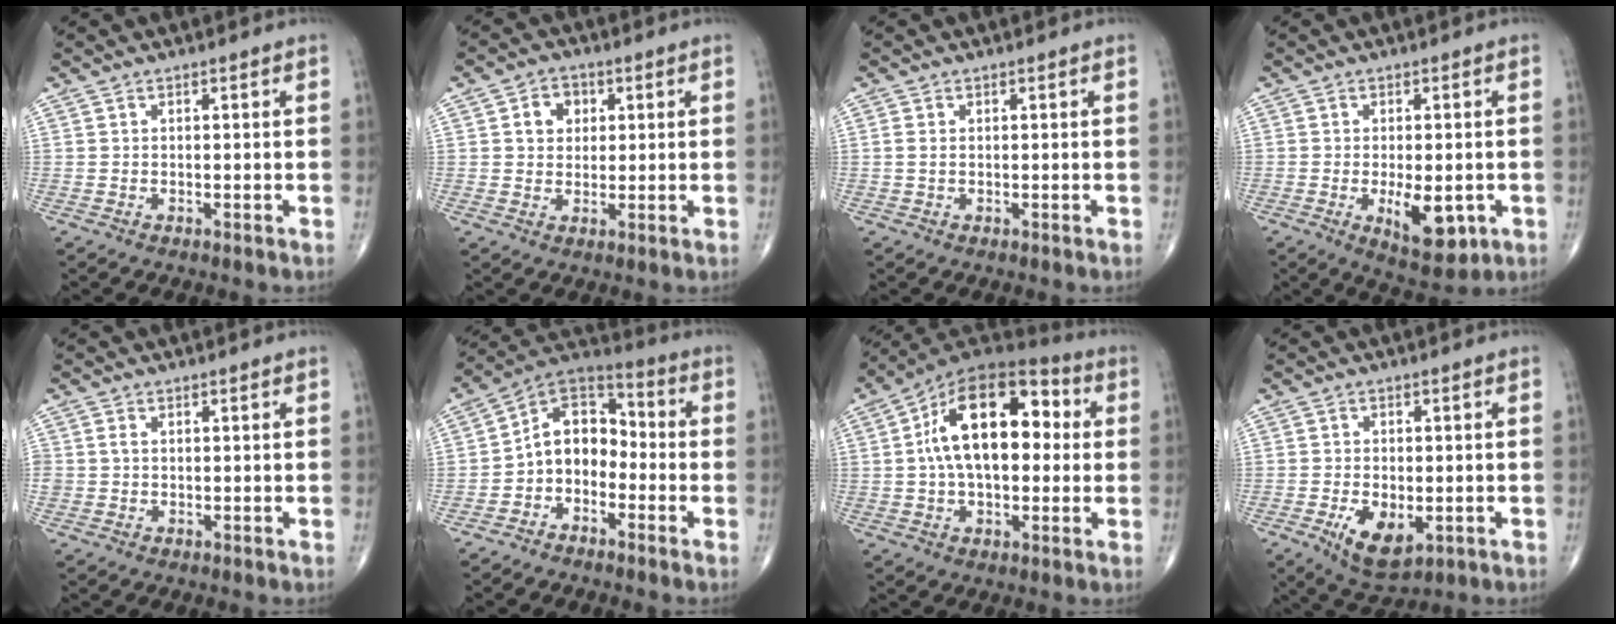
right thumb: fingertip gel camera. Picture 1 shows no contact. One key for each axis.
{"total": 5.2, "fx": 1.4, "fy": 4.3, "fz": 2.6, "tx": -0.016, "ty": 0.002, "tz": 0.020}
{"total": 1.1, "fx": 0.1, "fy": 0.7, "fz": 0.9, "tx": -0.022, "ty": 0.003, "tz": 0.001}
{"total": 8.9, "fx": -2.3, "fy": 3.9, "fz": 7.6, "tx": -0.099, "ty": -0.013, "tz": -0.024}
{"total": 1.4, "fx": 0.1, "fy": 1.1, "fz": 0.8, "tx": -0.014, "ty": 0.001, "tz": 0.004}
{"total": 10.1, "fx": -2.8, "fy": 7.4, "fz": 6.4, "tx": -0.077, "ty": 0.058, "tz": -0.068}
{"total": 20.3, "fx": 2.5, "fy": 11.4, "fz": 16.6, "tx": -0.254, "ty": 0.035, "tz": 0.029}
{"total": 8.4, "fx": -2.5, "fy": 4.5, "fz": 6.6, "tx": -0.103, "ty": -0.007, "tz": -0.030}